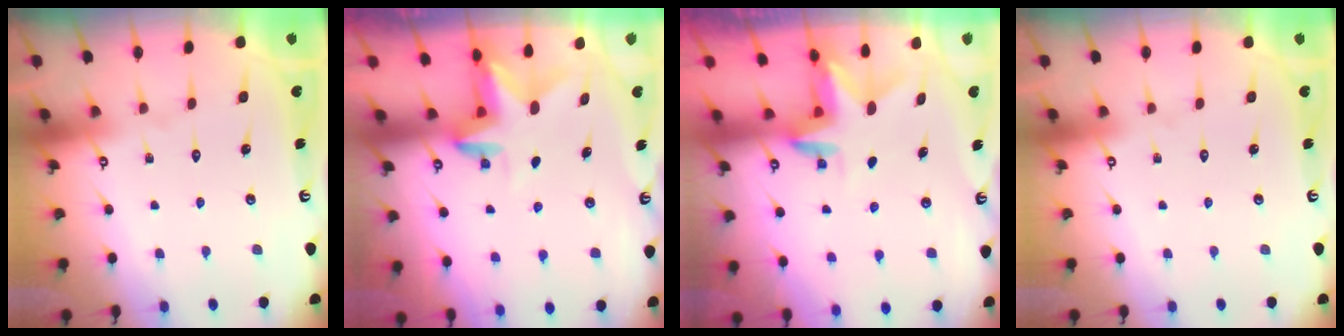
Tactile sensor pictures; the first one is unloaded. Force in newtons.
{"total": 3.0, "press": 3.0, "slide": 0.3}
{"total": 3.0, "press": 3.0, "slide": 0.2}
{"total": 0.0}